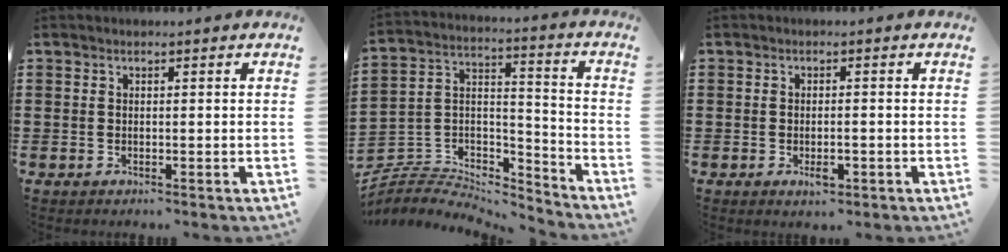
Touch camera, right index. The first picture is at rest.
{"total": 5.3, "force": [-5.0, 1.8, 0.5], "torque": [-0.024, -0.003, -0.105]}
{"total": 2.3, "force": [-0.9, 0.8, 2.0], "torque": [-0.036, 0.001, -0.016]}